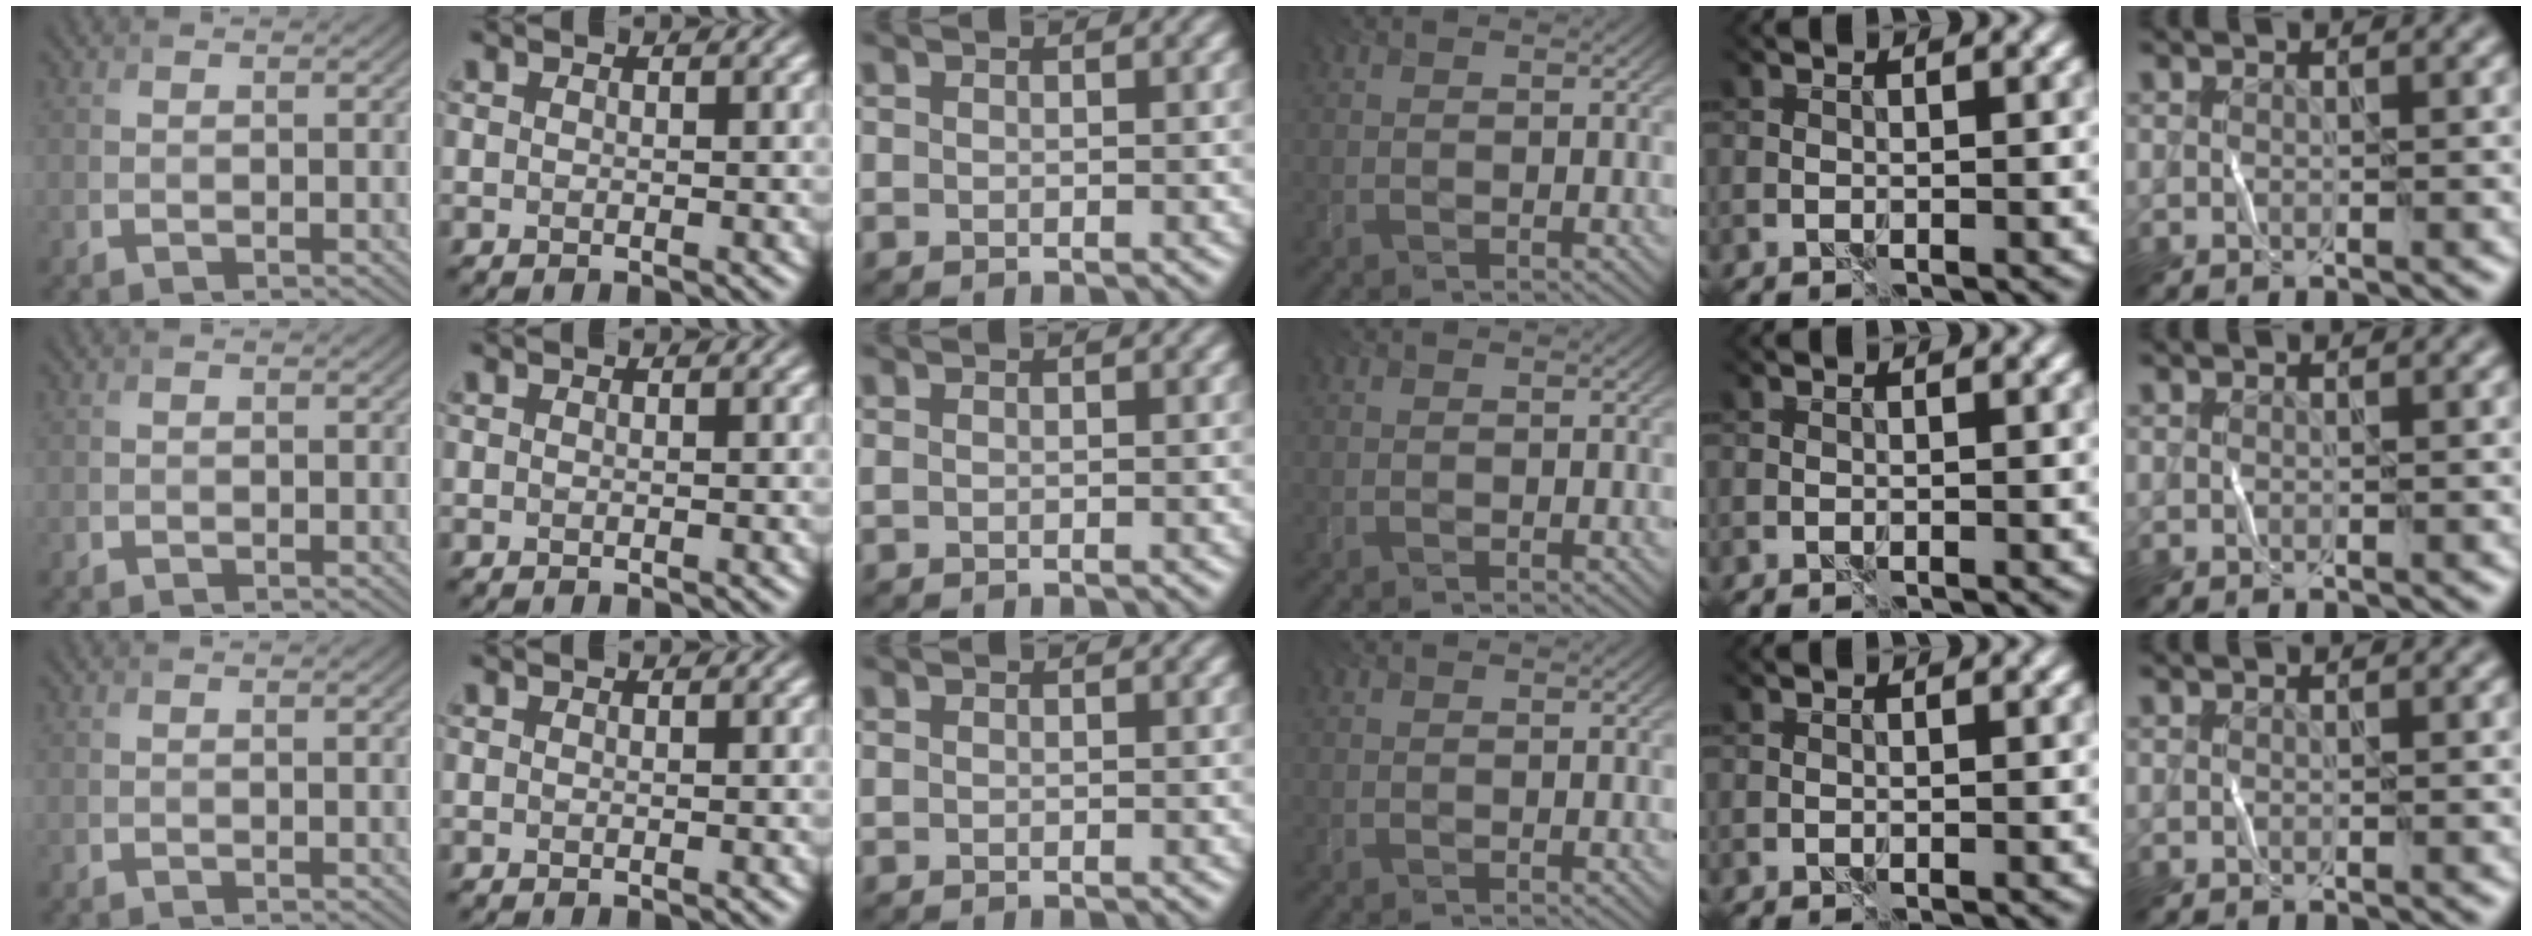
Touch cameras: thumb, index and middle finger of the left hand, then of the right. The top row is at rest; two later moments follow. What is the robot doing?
{"motion": "fold", "object": "bandana"}